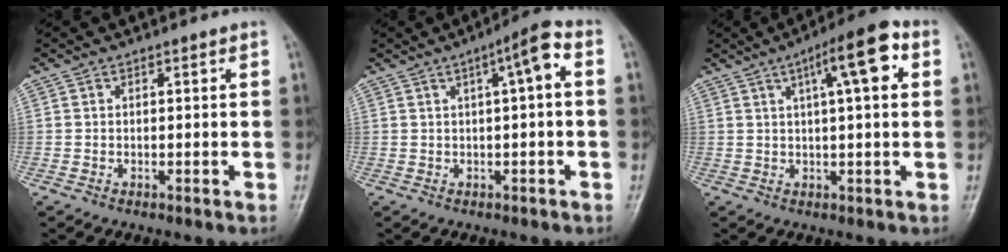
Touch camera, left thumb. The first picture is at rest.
{"total": 5.7, "force": [1.1, 1.0, 5.5], "torque": [-0.082, 0.021, 0.011]}
{"total": 10.5, "force": [3.6, 2.5, 9.5], "torque": [-0.140, 0.015, 0.050]}